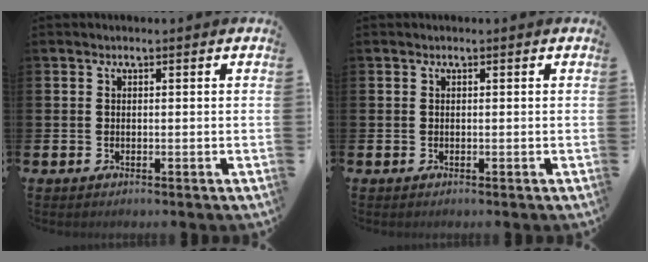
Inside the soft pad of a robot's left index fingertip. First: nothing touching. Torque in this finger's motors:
{"motor_torque": [-0.02, 0.02, 0.00, -0.01]}